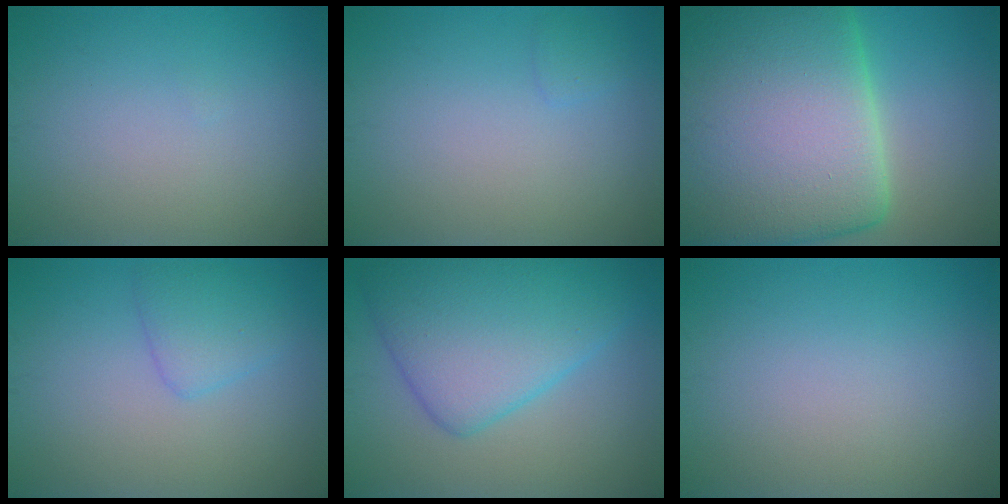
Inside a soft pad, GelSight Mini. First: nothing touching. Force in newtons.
{"total": 0.7, "press": 0.7, "slide": 0.1}
{"total": 23.5, "press": 23.5, "slide": 1.1}
{"total": 2.5, "press": 2.4, "slide": 0.2}
{"total": 8.5, "press": 8.5, "slide": 0.2}
{"total": 0.0}